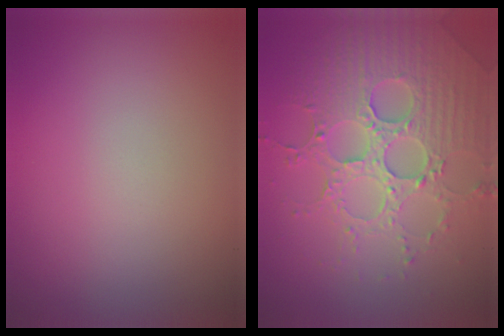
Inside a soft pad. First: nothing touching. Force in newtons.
{"total": 6.6, "press": 5.3, "slide": 4.1}